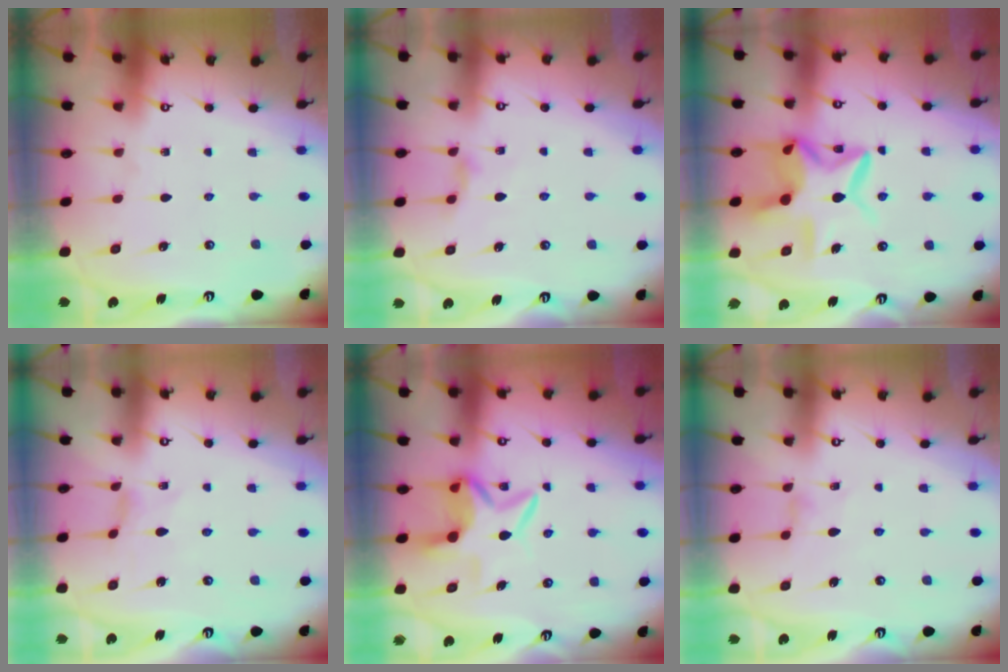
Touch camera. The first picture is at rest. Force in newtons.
{"total": 2.7, "press": 2.7, "slide": 0.5}
{"total": 14.0, "press": 14.0, "slide": 1.6}
{"total": 0.0}
{"total": 7.3, "press": 7.3, "slide": 1.0}
{"total": 0.8, "press": 0.7, "slide": 0.4}